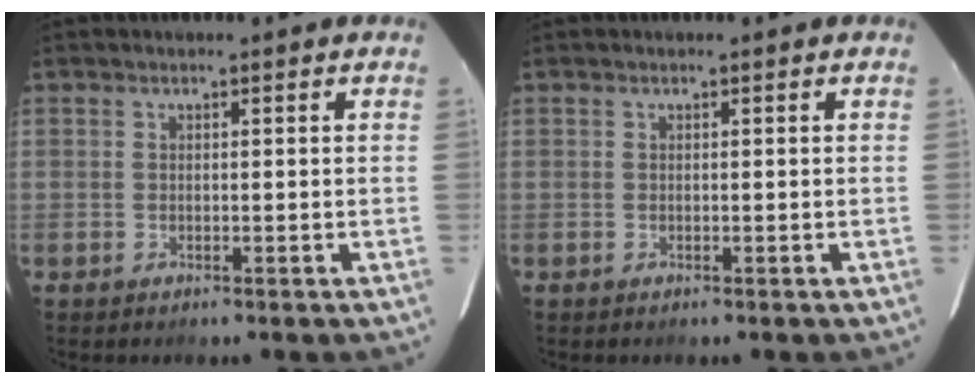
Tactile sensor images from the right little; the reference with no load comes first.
{"total": 0.0}